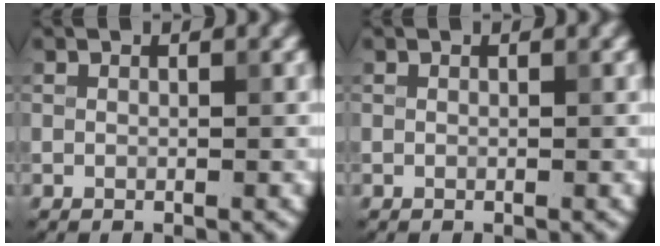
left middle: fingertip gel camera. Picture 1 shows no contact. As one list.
[{"total": 0.0}]